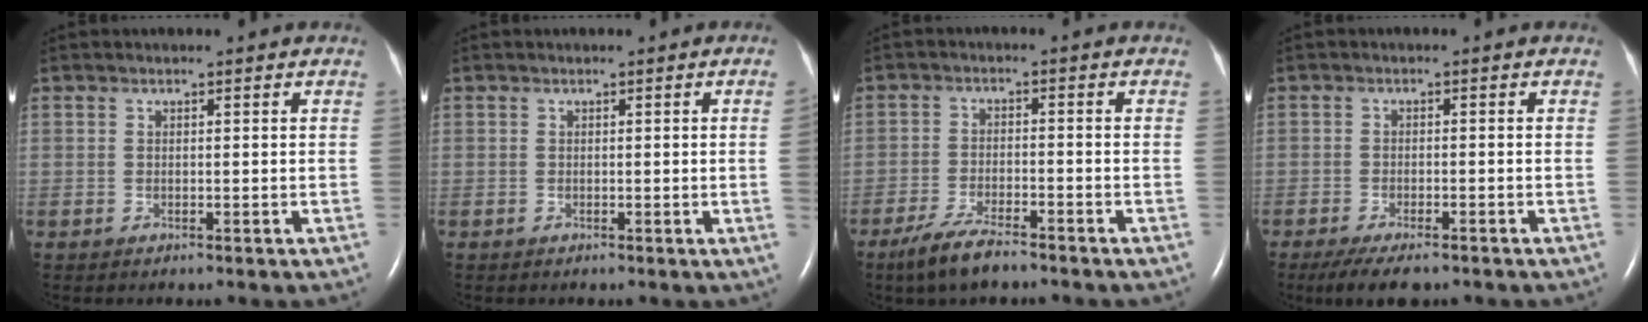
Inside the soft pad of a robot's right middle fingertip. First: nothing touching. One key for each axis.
{"total": 1.8, "fx": -0.1, "fy": -0.8, "fz": 1.6, "tx": -0.019, "ty": -0.002, "tz": 0.000}
{"total": 6.0, "fx": -4.6, "fy": 1.0, "fz": 3.7, "tx": -0.088, "ty": -0.014, "tz": -0.084}
{"total": 6.3, "fx": -4.7, "fy": 1.8, "fz": 3.7, "tx": -0.061, "ty": -0.012, "tz": -0.076}